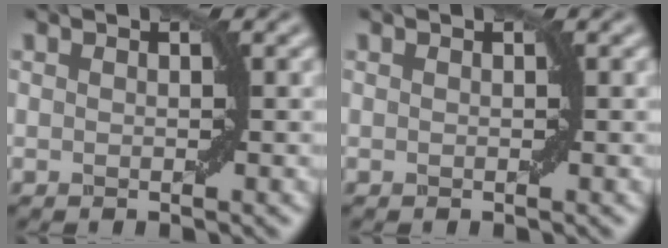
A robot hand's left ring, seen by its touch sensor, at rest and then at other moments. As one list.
[{"total": 0.0}]